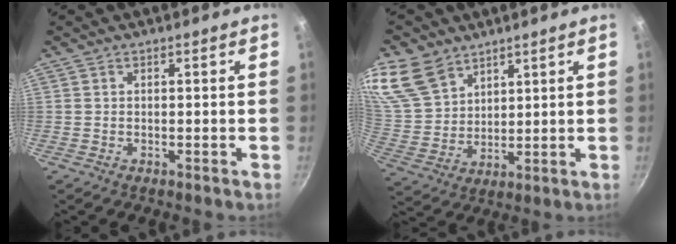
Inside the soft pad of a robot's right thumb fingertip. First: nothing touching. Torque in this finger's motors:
{"motor_torque": [0.01, 0.11, 0.11, 0.03, 0.10]}